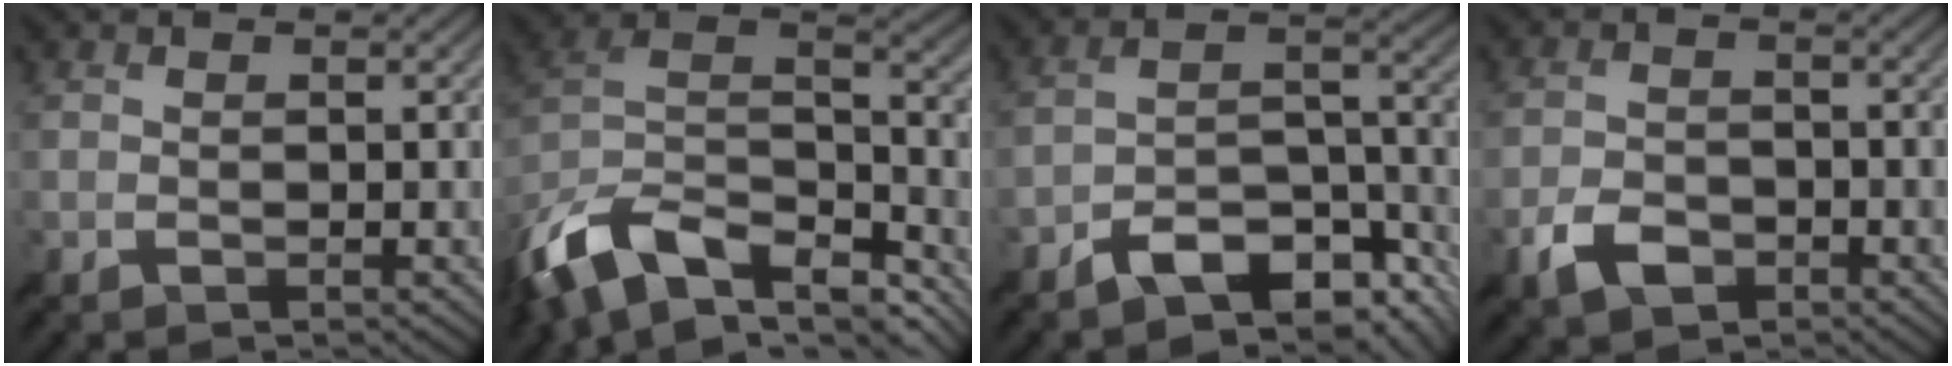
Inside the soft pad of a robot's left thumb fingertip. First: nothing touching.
{"total": 16.3, "force": [-10.8, 8.4, 8.9], "torque": [-0.236, -0.022, -0.163]}
{"total": 10.9, "force": [-7.6, 4.4, 6.5], "torque": [-0.092, -0.002, -0.140]}
{"total": 4.1, "force": [-2.6, 2.3, 2.2], "torque": [-0.041, -0.005, -0.056]}